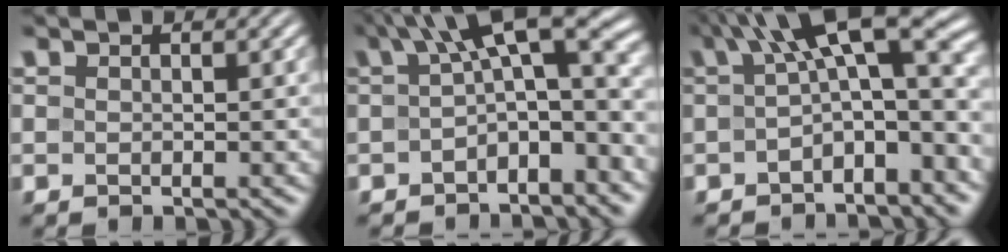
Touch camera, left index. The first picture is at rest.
{"total": 7.7, "force": [0.7, 2.8, 7.2], "torque": [-0.097, 0.018, -0.002]}
{"total": 8.8, "force": [1.0, 2.9, 8.3], "torque": [-0.116, 0.019, 0.005]}